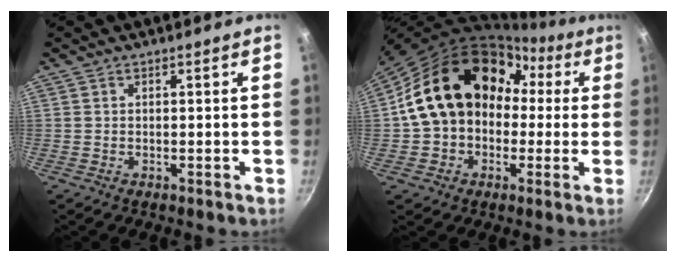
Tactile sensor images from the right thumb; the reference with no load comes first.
{"total": 20.0, "force": [1.7, 15.8, 12.1], "torque": [-0.178, 0.063, 0.027]}